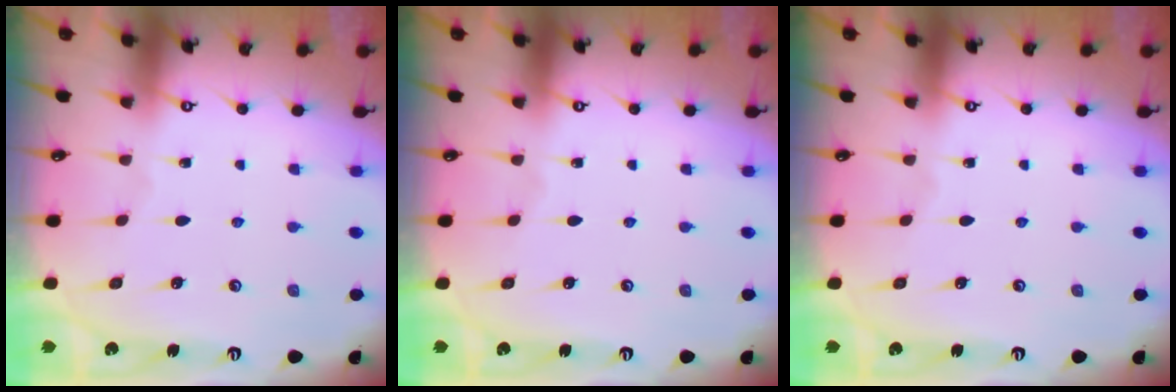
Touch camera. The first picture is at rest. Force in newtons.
{"total": 0.0}
{"total": 0.0}